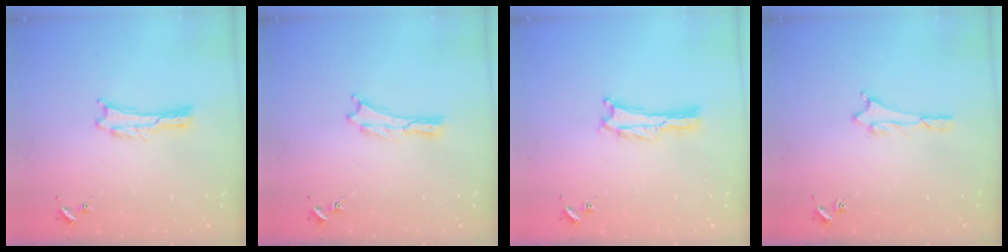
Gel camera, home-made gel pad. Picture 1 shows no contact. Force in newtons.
{"total": 0.0}
{"total": 0.0}
{"total": 1.1, "press": 1.1, "slide": 0.1}